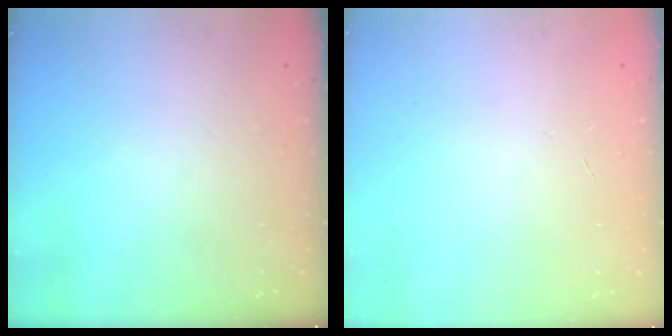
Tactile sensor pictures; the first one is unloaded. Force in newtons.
{"total": 0.0}